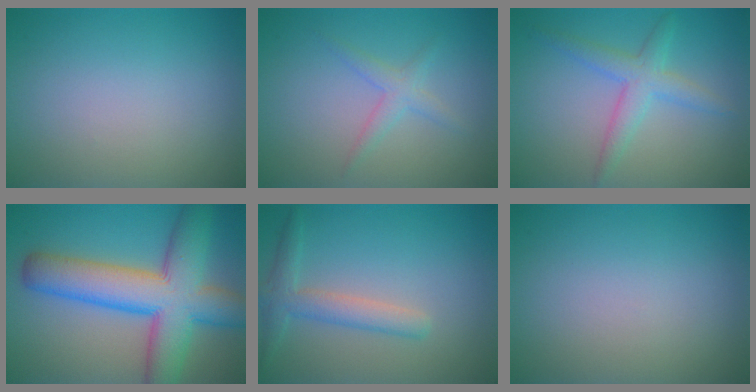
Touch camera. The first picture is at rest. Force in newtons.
{"total": 1.8, "press": 1.8, "slide": 0.1}
{"total": 3.1, "press": 3.1, "slide": 0.0}
{"total": 10.9, "press": 10.8, "slide": 0.4}
{"total": 2.8, "press": 2.8, "slide": 0.1}
{"total": 0.0}